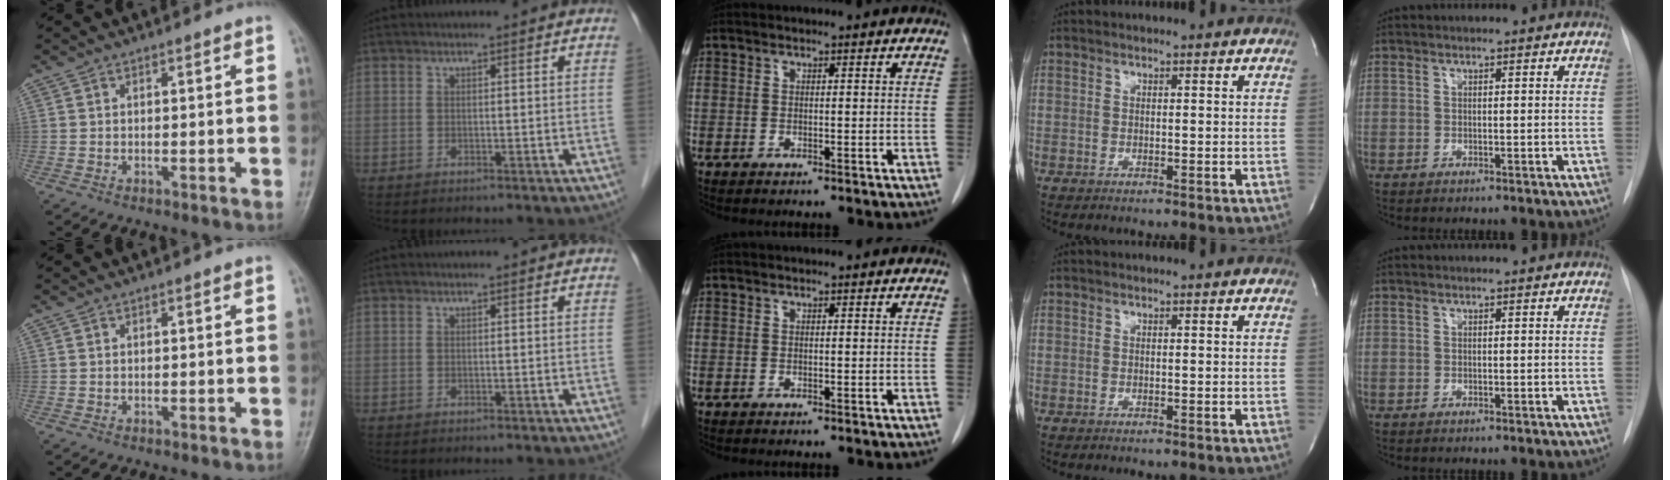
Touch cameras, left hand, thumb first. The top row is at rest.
{}